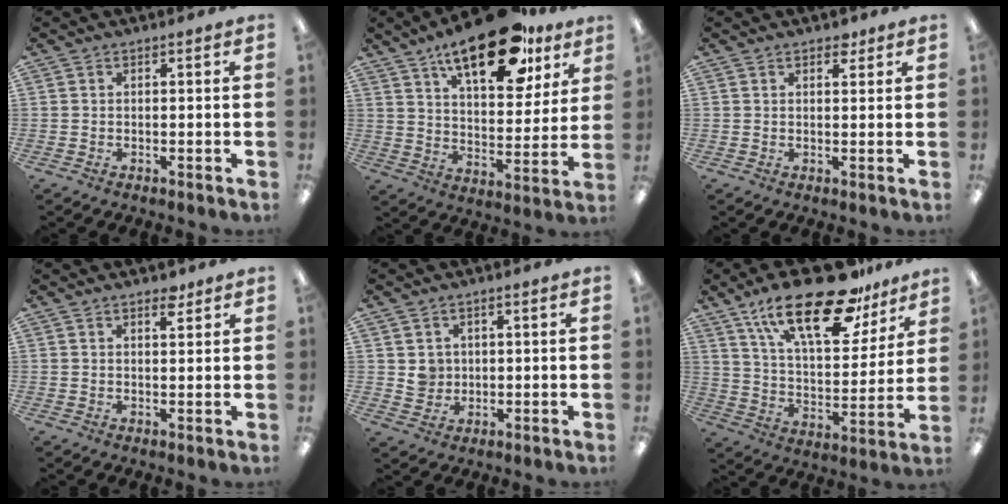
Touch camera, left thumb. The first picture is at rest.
{"total": 22.0, "force": [14.2, 9.1, 14.1], "torque": [-0.213, -0.068, 0.234]}
{"total": 2.2, "force": [1.7, 1.2, 1.0], "torque": [0.004, -0.008, 0.024]}
{"total": 3.0, "force": [2.4, 1.1, 1.4], "torque": [-0.007, -0.012, 0.037]}
{"total": 4.1, "force": [1.2, 3.9, 0.6], "torque": [0.002, -0.002, 0.018]}
{"total": 24.8, "force": [16.6, 9.9, 15.6], "torque": [-0.252, -0.091, 0.282]}